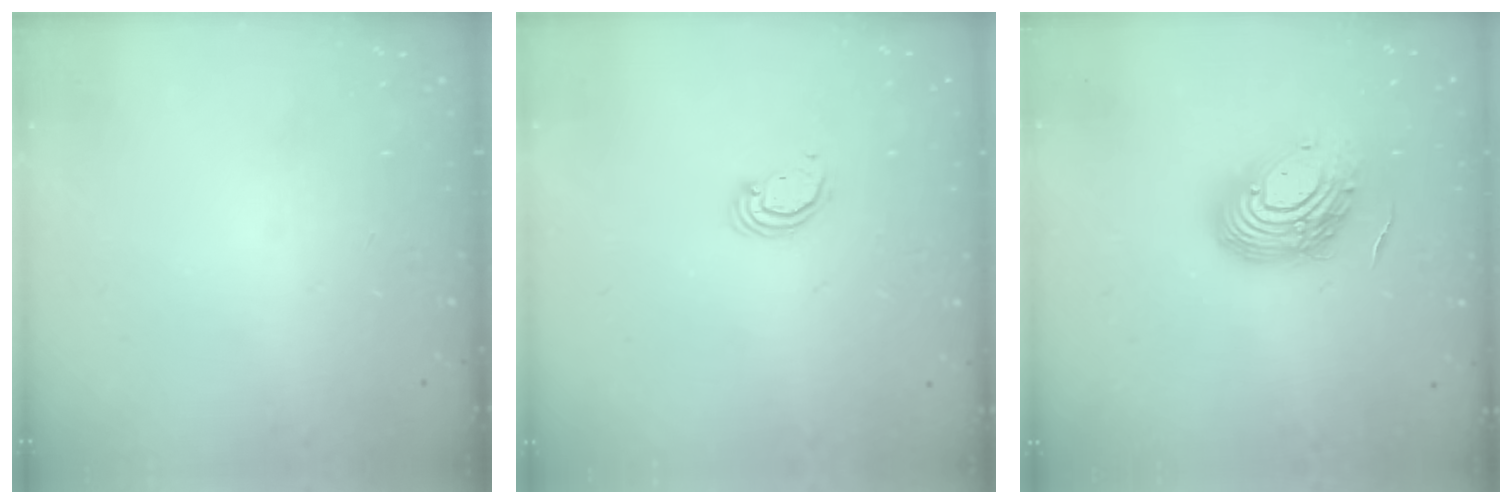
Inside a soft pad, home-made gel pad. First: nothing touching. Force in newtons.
{"total": 2.6, "press": 2.6, "slide": 0.2}
{"total": 14.8, "press": 14.7, "slide": 1.5}